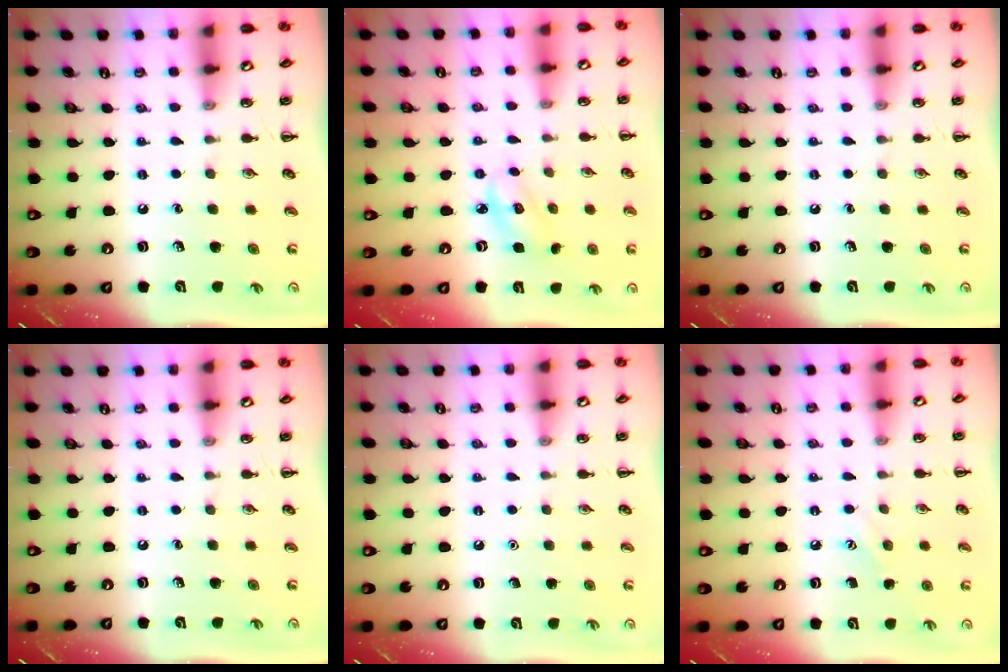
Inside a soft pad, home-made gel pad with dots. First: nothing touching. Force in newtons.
{"total": 3.1, "press": 3.0, "slide": 0.7}
{"total": 0.0}
{"total": 0.0}
{"total": 1.5, "press": 1.5, "slide": 0.1}
{"total": 5.9, "press": 5.7, "slide": 1.5}